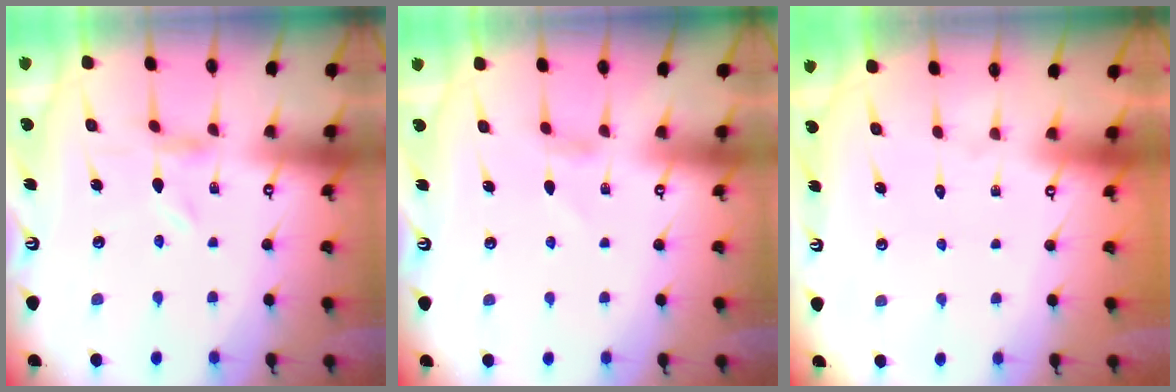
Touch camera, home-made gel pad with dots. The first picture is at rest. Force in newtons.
{"total": 2.7, "press": 2.7, "slide": 0.3}
{"total": 1.6, "press": 1.6, "slide": 0.2}